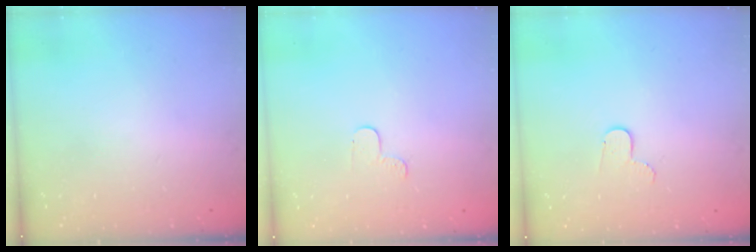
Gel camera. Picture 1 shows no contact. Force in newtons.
{"total": 4.7, "press": 4.6, "slide": 0.5}
{"total": 4.3, "press": 4.3, "slide": 0.4}